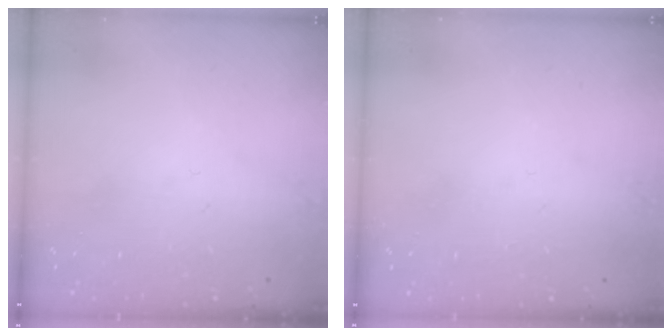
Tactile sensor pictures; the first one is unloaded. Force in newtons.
{"total": 1.5, "press": 1.5, "slide": 0.1}